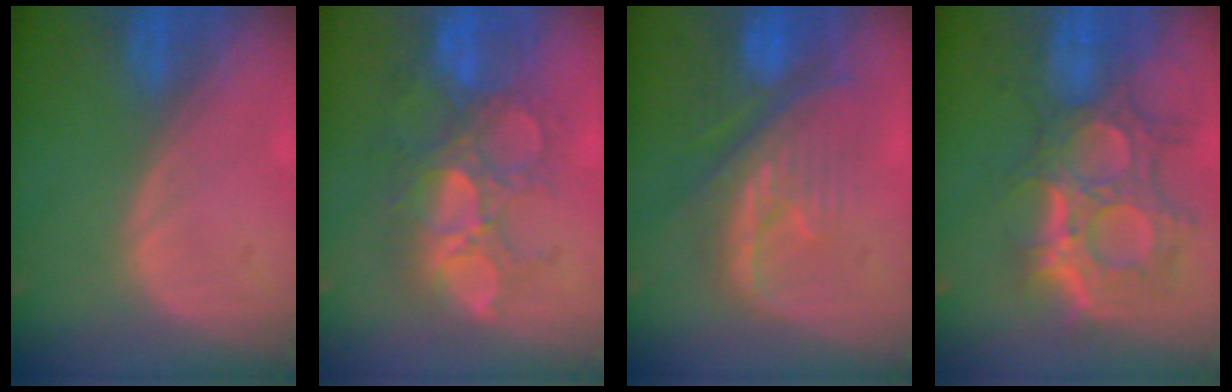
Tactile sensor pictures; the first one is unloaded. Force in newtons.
{"total": 11.1, "press": 9.6, "slide": 5.5}
{"total": 10.2, "press": 9.0, "slide": 5.0}
{"total": 11.8, "press": 10.6, "slide": 5.2}